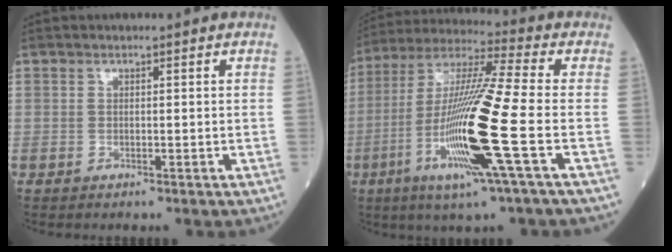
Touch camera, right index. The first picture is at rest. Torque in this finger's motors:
{"motor_torque": [2.14, 0.00, 1.06, 0.21]}